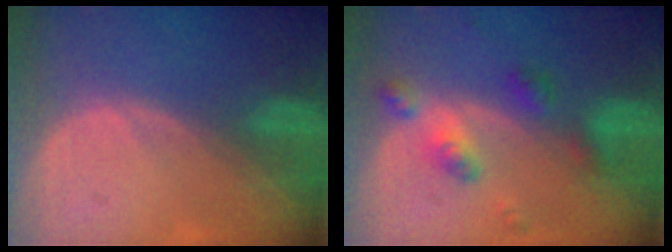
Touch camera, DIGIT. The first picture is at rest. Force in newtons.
{"total": 6.0, "press": 5.3, "slide": 2.8}